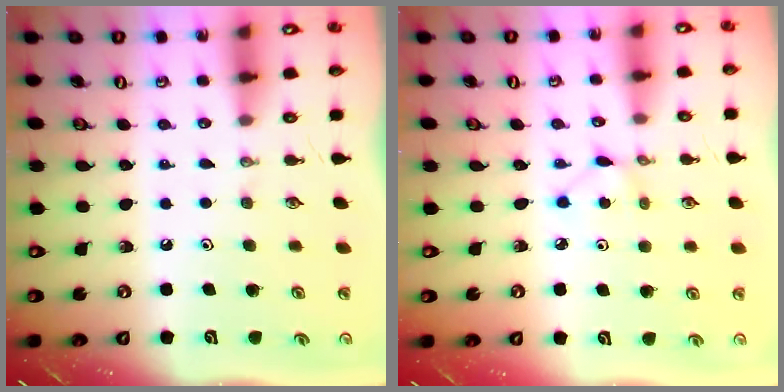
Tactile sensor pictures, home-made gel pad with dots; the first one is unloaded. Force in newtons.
{"total": 2.4, "press": 2.4, "slide": 0.3}